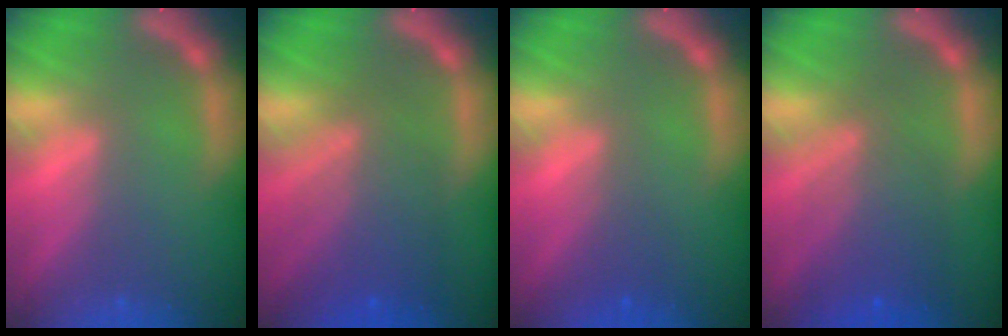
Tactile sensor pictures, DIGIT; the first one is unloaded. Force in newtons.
{"total": 7.0}
{"total": 1.5}
{"total": 6.0}